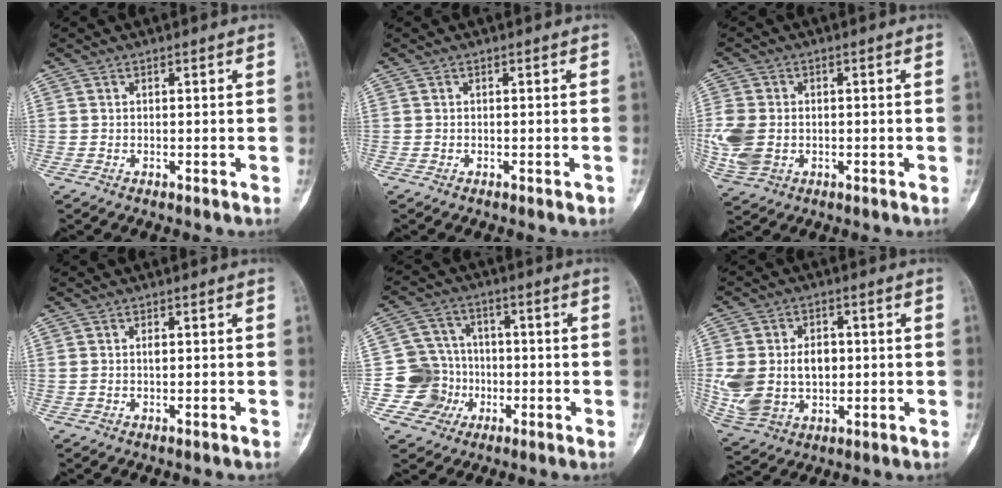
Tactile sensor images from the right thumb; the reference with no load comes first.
{"total": 0.6, "force": [-0.4, 0.1, 0.5], "torque": [-0.009, 0.001, -0.002]}
{"total": 8.8, "force": [-0.9, 6.5, 5.9], "torque": [-0.139, -0.001, -0.011]}
{"total": 0.7, "force": [0.1, 0.2, 0.6], "torque": [-0.013, 0.000, 0.003]}
{"total": 9.4, "force": [-2.1, 9.1, 1.3], "torque": [0.022, 0.028, -0.040]}
{"total": 14.1, "force": [0.2, 10.1, 9.9], "torque": [-0.186, 0.003, 0.024]}